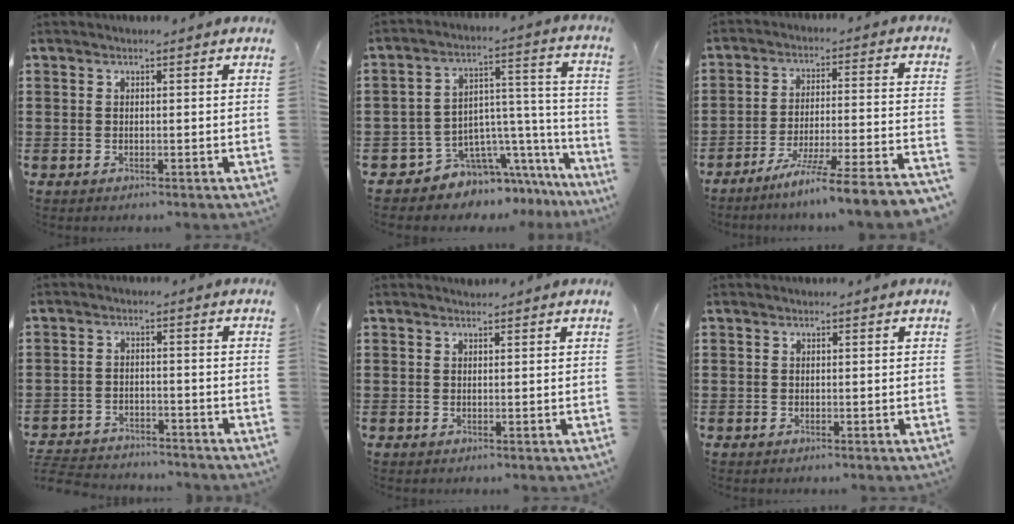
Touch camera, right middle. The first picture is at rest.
{"total": 6.6, "force": [-5.3, 3.8, 1.1], "torque": [-0.033, -0.007, -0.099]}
{"total": 7.9, "force": [-6.7, -1.5, 3.8], "torque": [-0.060, -0.018, -0.135]}
{"total": 3.6, "force": [-3.6, 0.5, 0.0], "torque": [-0.012, 0.000, -0.080]}
{"total": 0.6, "force": [0.6, 0.0, -0.1], "torque": [0.000, -0.001, 0.013]}
{"total": 0.0}